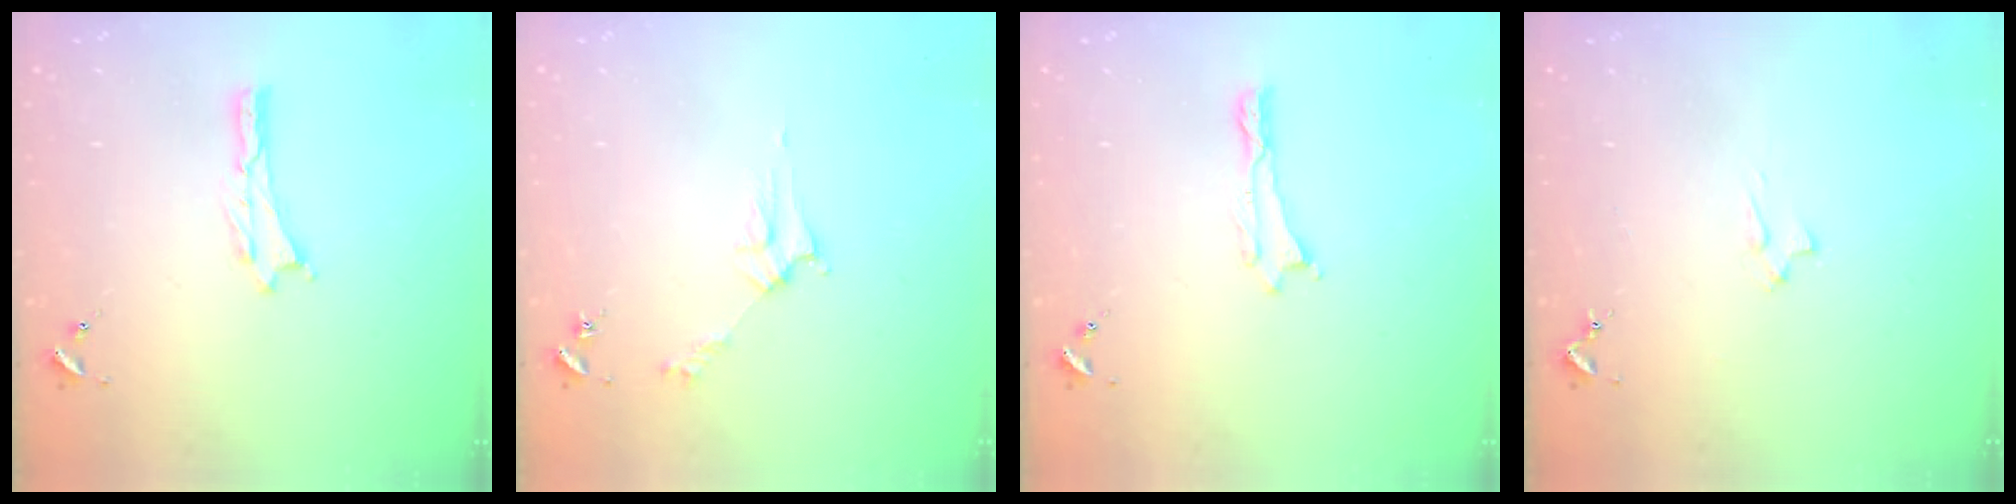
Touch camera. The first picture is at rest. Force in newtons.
{"total": 2.8, "press": 2.8, "slide": 0.3}
{"total": 0.0}
{"total": 2.1, "press": 2.1, "slide": 0.3}